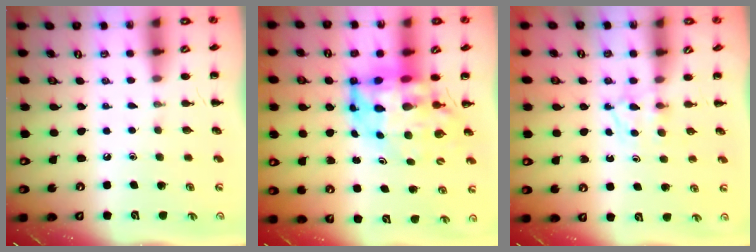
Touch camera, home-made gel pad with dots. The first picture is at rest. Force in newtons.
{"total": 9.7, "press": 9.2, "slide": 2.9}
{"total": 3.3, "press": 3.1, "slide": 1.2}